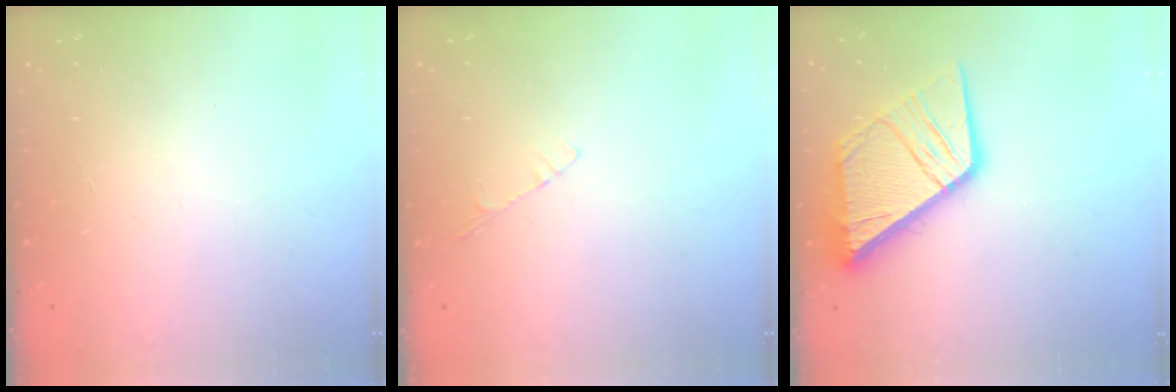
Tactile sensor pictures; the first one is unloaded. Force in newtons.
{"total": 3.4, "press": 3.4, "slide": 0.5}
{"total": 18.2, "press": 18.1, "slide": 2.1}